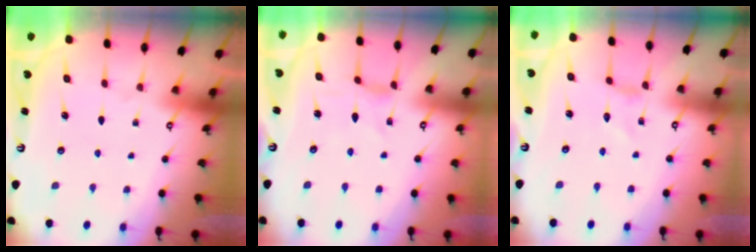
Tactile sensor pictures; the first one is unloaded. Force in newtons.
{"total": 0.0}
{"total": 0.0}